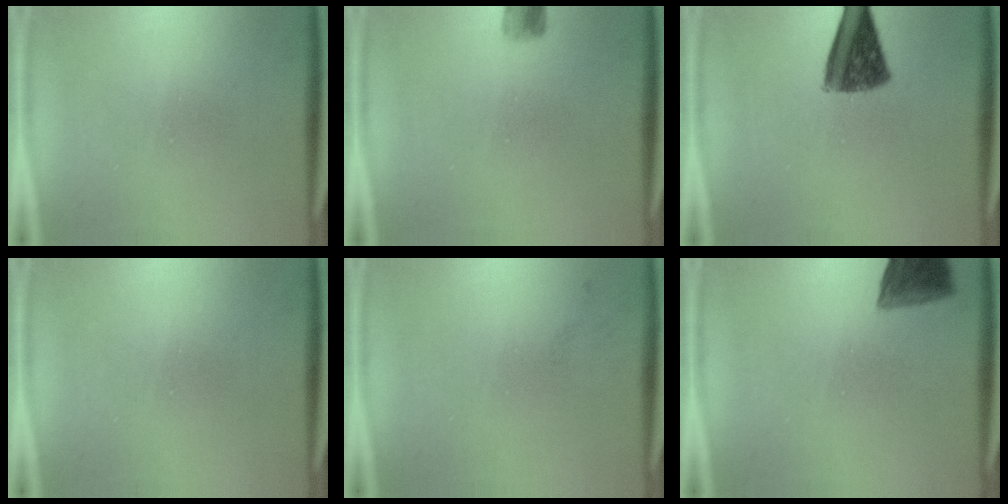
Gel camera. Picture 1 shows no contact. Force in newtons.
{"total": 2.4}
{"total": 9.8}
{"total": 0.0}
{"total": 1.1}
{"total": 6.3}